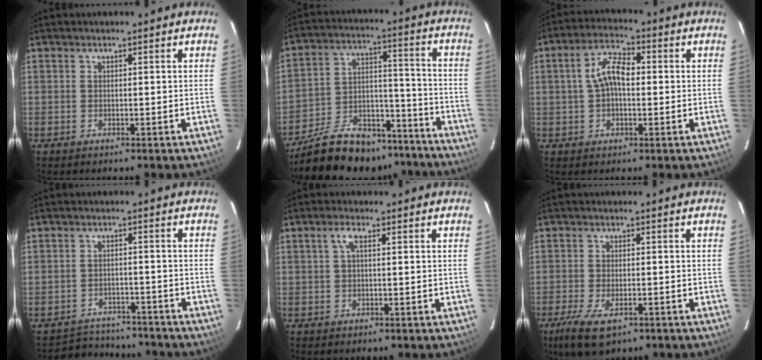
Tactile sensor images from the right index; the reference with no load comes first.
{"total": 22.8, "force": [-19.0, 9.7, 8.1], "torque": [-0.163, 0.050, -0.268]}
{"total": 7.5, "force": [0.6, 3.8, 6.4], "torque": [-0.121, 0.022, 0.011]}
{"total": 10.5, "force": [-9.3, 4.3, 1.8], "torque": [-0.047, 0.025, -0.120]}
{"total": 2.1, "force": [0.4, 0.6, 2.0], "torque": [-0.040, 0.009, 0.007]}
{"total": 8.9, "force": [-5.2, 3.8, 6.1], "torque": [-0.147, -0.029, -0.090]}